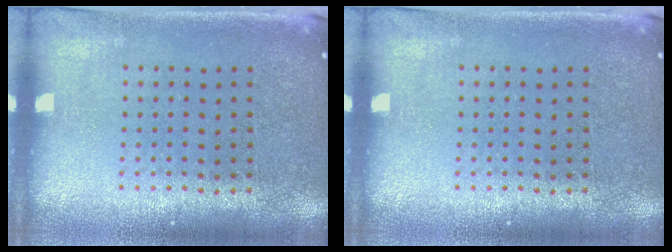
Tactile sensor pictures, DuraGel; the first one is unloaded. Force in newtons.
{"total": 0.0}